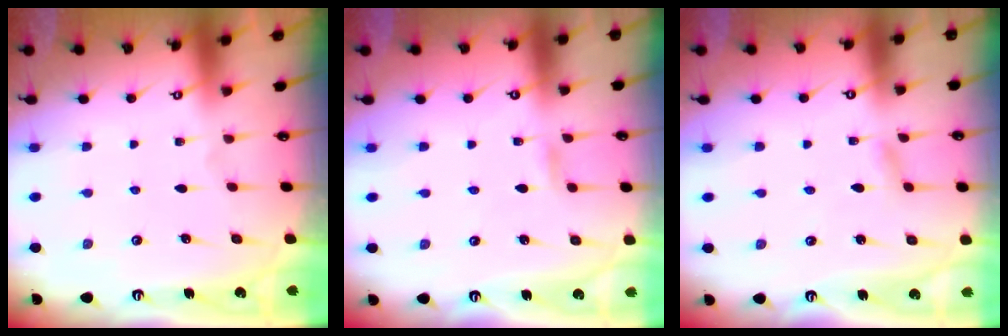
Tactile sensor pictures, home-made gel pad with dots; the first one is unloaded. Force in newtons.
{"total": 2.8, "press": 2.8, "slide": 0.2}
{"total": 1.5, "press": 1.5, "slide": 0.2}